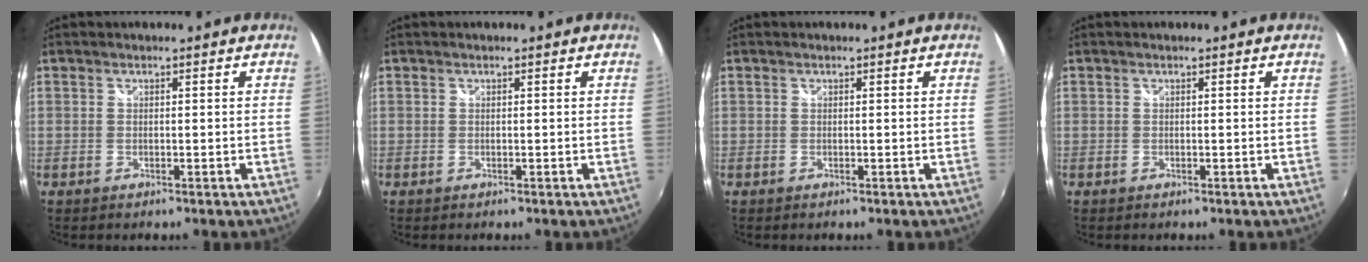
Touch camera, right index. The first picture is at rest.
{"total": 0.0}
{"total": 0.0}
{"total": 0.0}